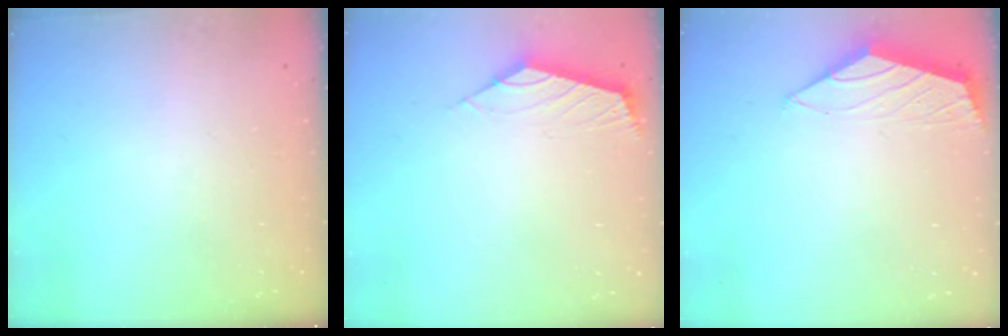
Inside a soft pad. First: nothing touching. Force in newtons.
{"total": 2.5, "press": 2.4, "slide": 0.7}
{"total": 1.5, "press": 1.5, "slide": 0.4}